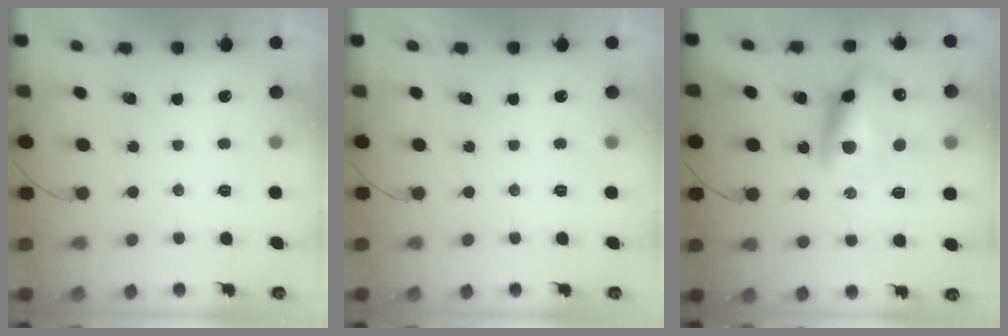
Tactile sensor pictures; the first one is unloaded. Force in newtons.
{"total": 0.0}
{"total": 13.9, "press": 13.4, "slide": 3.5}